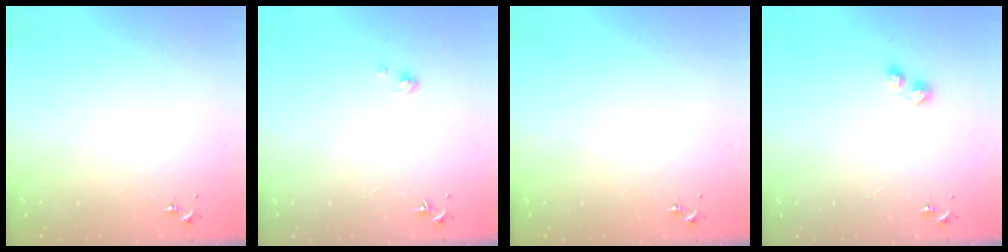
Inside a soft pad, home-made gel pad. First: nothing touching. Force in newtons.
{"total": 1.8, "press": 1.8, "slide": 0.2}
{"total": 0.0}
{"total": 7.0, "press": 7.0, "slide": 0.7}